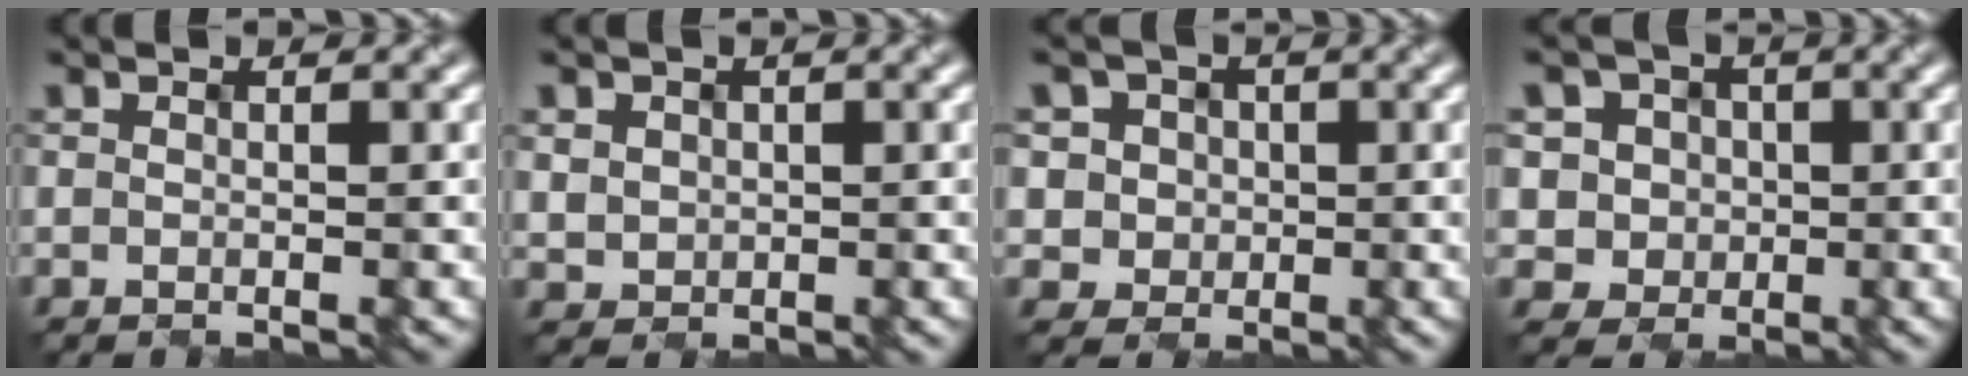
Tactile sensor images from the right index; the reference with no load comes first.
{"total": 1.5, "force": [0.3, 1.5, 0.1], "torque": [-0.024, -0.002, 0.019]}
{"total": 3.2, "force": [0.2, 3.2, 0.4], "torque": [-0.016, 0.006, 0.009]}
{"total": 3.3, "force": [-0.1, 3.3, 0.3], "torque": [-0.011, 0.004, 0.003]}